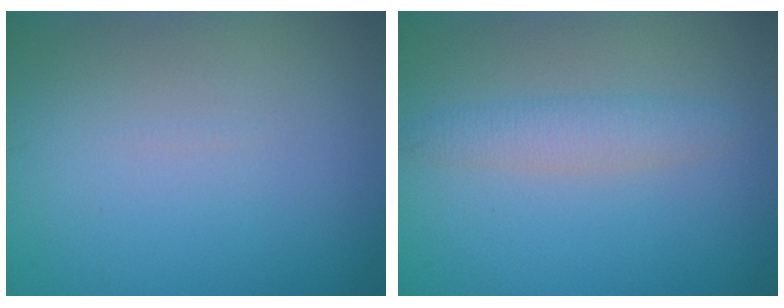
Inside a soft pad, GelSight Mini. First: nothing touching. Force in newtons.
{"total": 2.2, "press": 2.2, "slide": 0.0}